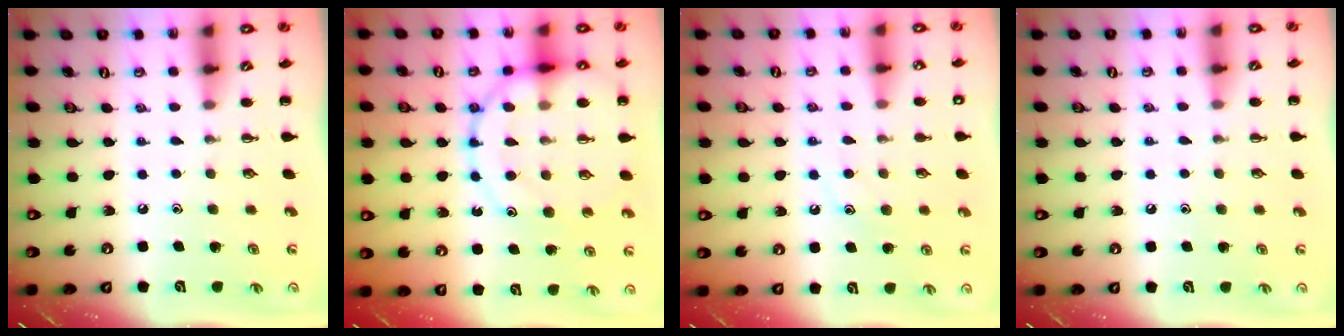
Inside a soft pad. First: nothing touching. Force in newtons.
{"total": 18.7, "press": 18.6, "slide": 2.2}
{"total": 8.6, "press": 8.5, "slide": 1.3}
{"total": 3.3, "press": 3.1, "slide": 1.1}